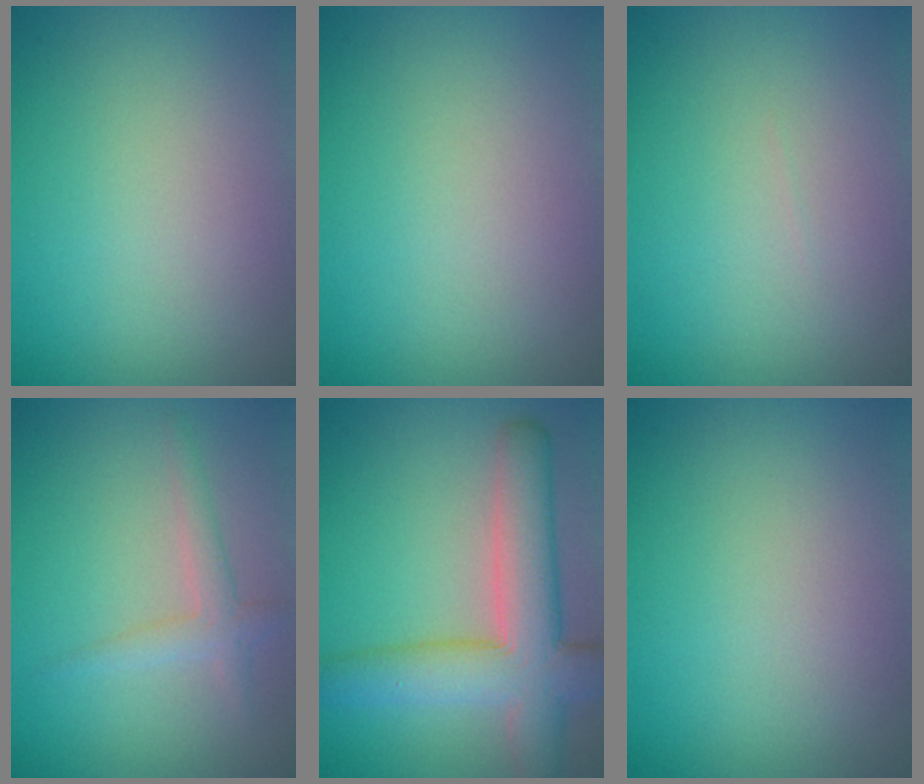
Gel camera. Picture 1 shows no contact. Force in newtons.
{"total": 0.0}
{"total": 0.0}
{"total": 2.0, "press": 2.0, "slide": 0.1}
{"total": 8.4, "press": 8.4, "slide": 0.6}
{"total": 0.0}